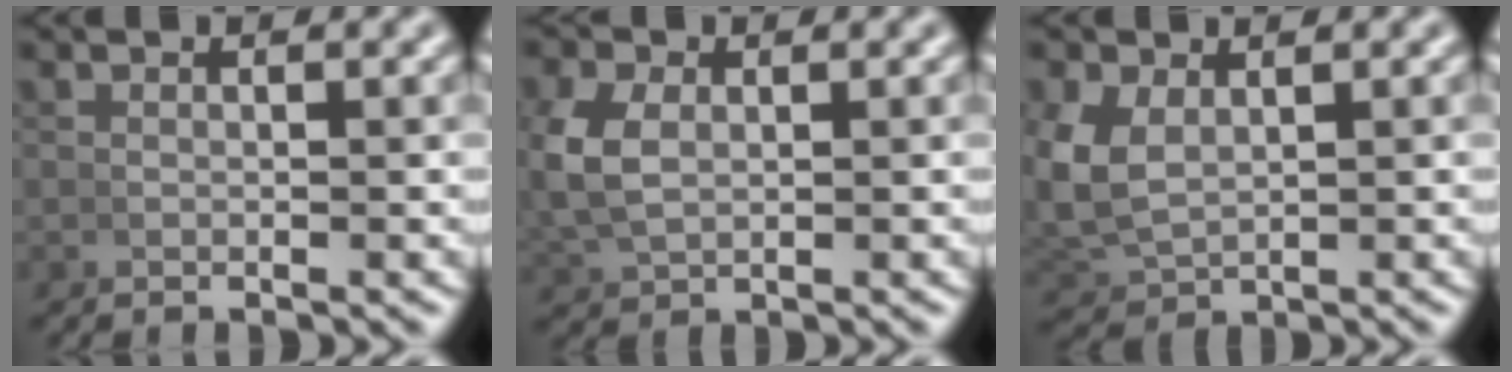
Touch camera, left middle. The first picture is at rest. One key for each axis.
{"total": 3.5, "fx": 0.5, "fy": 2.6, "fz": 2.3, "tx": -0.072, "ty": -0.008, "tz": 0.023}
{"total": 3.8, "fx": 0.7, "fy": 3.0, "fz": 2.3, "tx": -0.082, "ty": -0.015, "tz": 0.031}